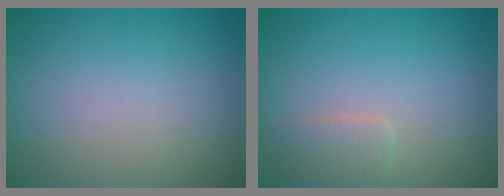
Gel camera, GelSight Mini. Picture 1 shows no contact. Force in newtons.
{"total": 2.0, "press": 2.0, "slide": 0.0}